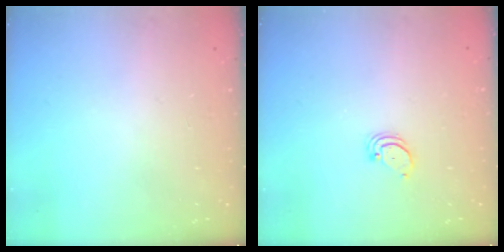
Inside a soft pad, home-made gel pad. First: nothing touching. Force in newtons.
{"total": 2.0, "press": 2.0, "slide": 0.2}